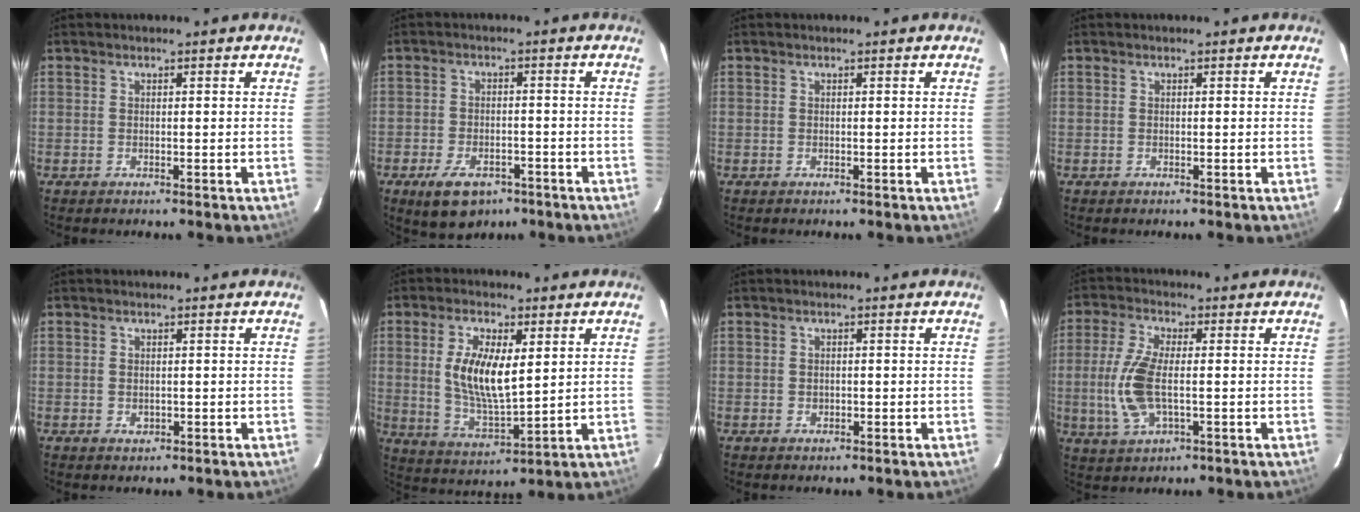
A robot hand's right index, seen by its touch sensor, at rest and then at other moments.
{"total": 9.3, "force": [-5.7, 5.4, 4.9], "torque": [-0.116, -0.010, -0.085]}
{"total": 0.0}
{"total": 0.0}
{"total": 1.2, "force": [-0.1, 1.1, 0.6], "torque": [-0.009, -0.001, 0.001]}
{"total": 11.3, "force": [2.4, 4.4, 10.1], "torque": [-0.196, -0.005, 0.053]}
{"total": 0.9, "force": [-0.2, 0.8, 0.4], "torque": [-0.005, 0.001, -0.002]}
{"total": 10.1, "force": [-1.1, 4.2, 9.1], "torque": [-0.201, -0.003, -0.020]}